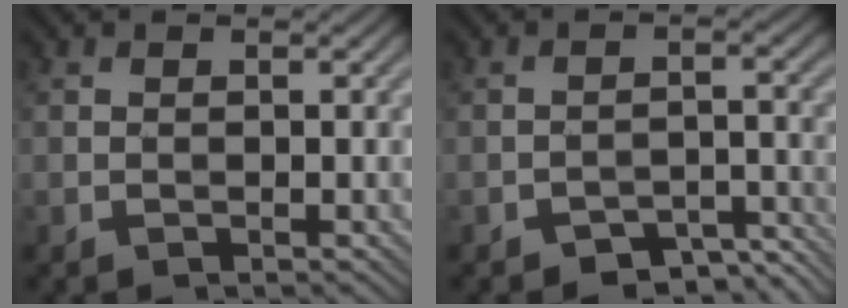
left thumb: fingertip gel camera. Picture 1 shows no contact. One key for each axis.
{"total": 4.7, "fx": -3.9, "fy": 1.8, "fz": 2.0, "tx": -0.023, "ty": 0.002, "tz": -0.058}